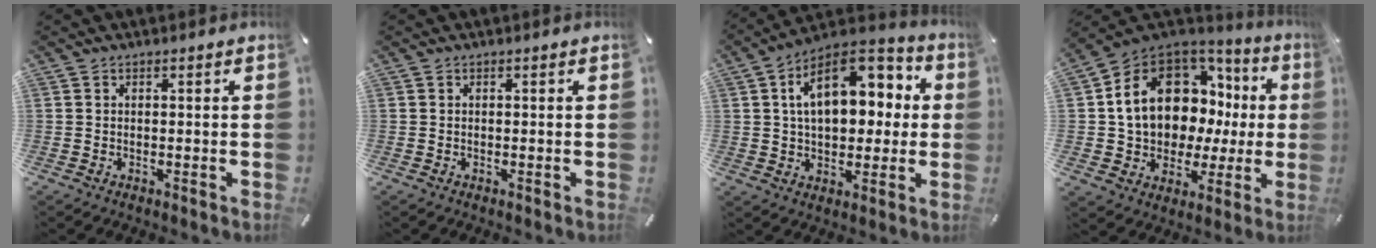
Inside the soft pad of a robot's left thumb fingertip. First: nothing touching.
{"total": 0.0}
{"total": 16.6, "force": [4.6, 10.6, 11.9], "torque": [-0.187, -0.012, 0.081]}
{"total": 15.9, "force": [4.8, 12.1, 9.1], "torque": [-0.180, -0.035, 0.090]}